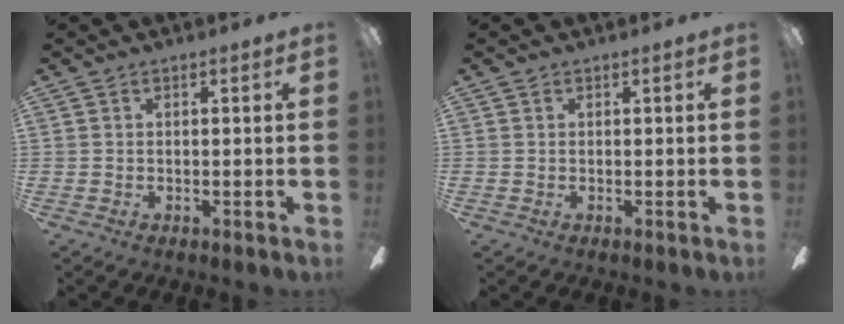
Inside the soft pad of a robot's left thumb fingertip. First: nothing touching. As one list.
[{"total": 0.0}]